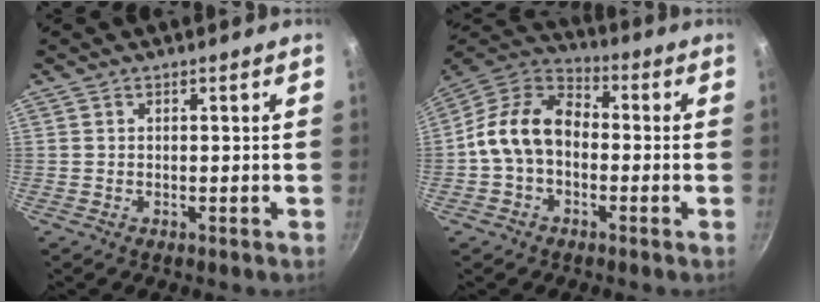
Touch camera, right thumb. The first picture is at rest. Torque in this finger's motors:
{"motor_torque": [0.18, 0.19, 0.81, -0.69, 0.18]}